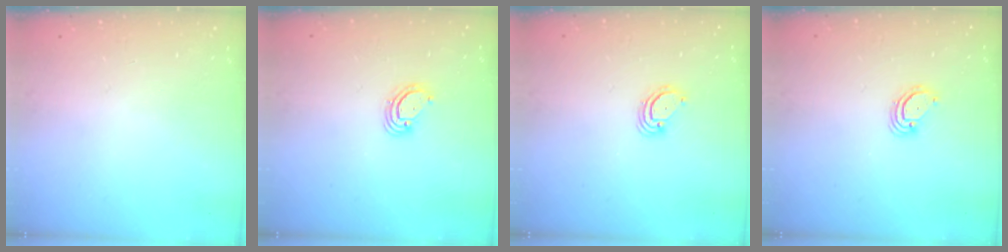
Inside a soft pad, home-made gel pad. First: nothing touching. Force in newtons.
{"total": 3.2, "press": 3.2, "slide": 0.2}
{"total": 3.1, "press": 3.1, "slide": 0.2}
{"total": 3.1, "press": 3.1, "slide": 0.2}